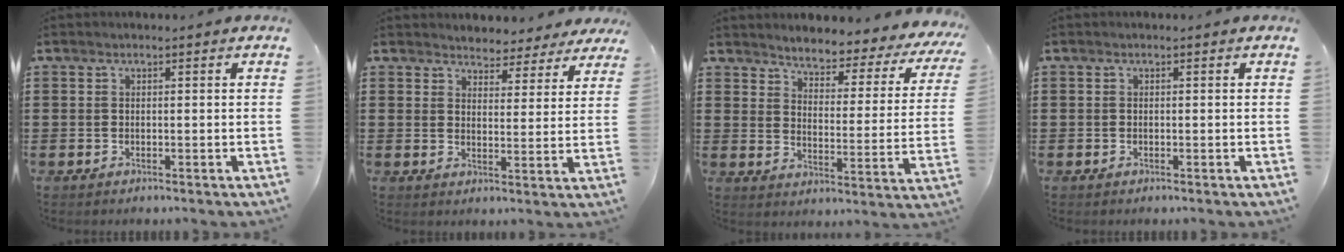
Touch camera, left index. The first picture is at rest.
{"total": 3.8, "force": [3.7, 0.9, 0.0], "torque": [-0.014, -0.019, 0.064]}
{"total": 3.3, "force": [3.2, 0.4, 0.7], "torque": [-0.028, -0.035, 0.043]}
{"total": 0.0}